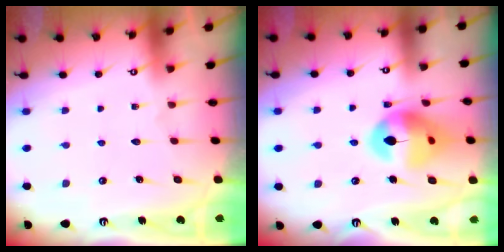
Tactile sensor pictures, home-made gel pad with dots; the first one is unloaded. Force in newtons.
{"total": 14.6, "press": 14.5, "slide": 1.6}